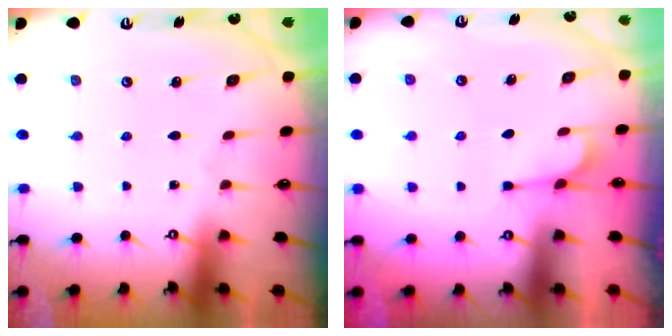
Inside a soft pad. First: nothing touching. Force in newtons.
{"total": 4.4, "press": 4.2, "slide": 1.2}